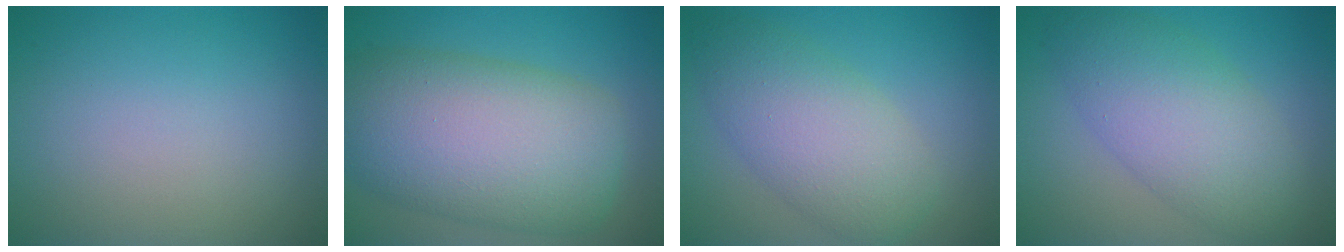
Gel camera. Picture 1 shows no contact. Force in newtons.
{"total": 12.3, "press": 12.3, "slide": 0.4}
{"total": 6.2, "press": 6.2, "slide": 0.3}
{"total": 6.9, "press": 6.9, "slide": 0.2}